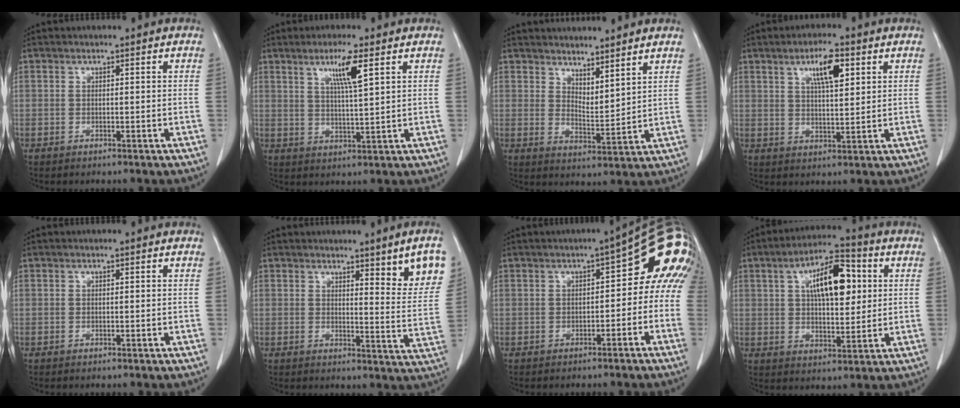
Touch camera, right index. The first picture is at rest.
{"total": 6.1, "force": [3.0, -0.2, 5.3], "torque": [-0.094, -0.004, 0.053]}
{"total": 6.4, "force": [5.6, 1.5, 2.8], "torque": [-0.046, -0.009, 0.100]}
{"total": 6.6, "force": [3.1, 1.5, 5.7], "torque": [-0.099, 0.002, 0.052]}
{"total": 0.0}
{"total": 8.6, "force": [4.8, 0.9, 7.1], "torque": [-0.078, -0.022, 0.055]}
{"total": 12.2, "force": [0.9, 4.7, 11.2], "torque": [-0.150, 0.034, 0.008]}
{"total": 12.1, "force": [3.3, 4.5, 10.8], "torque": [-0.182, 0.023, 0.052]}